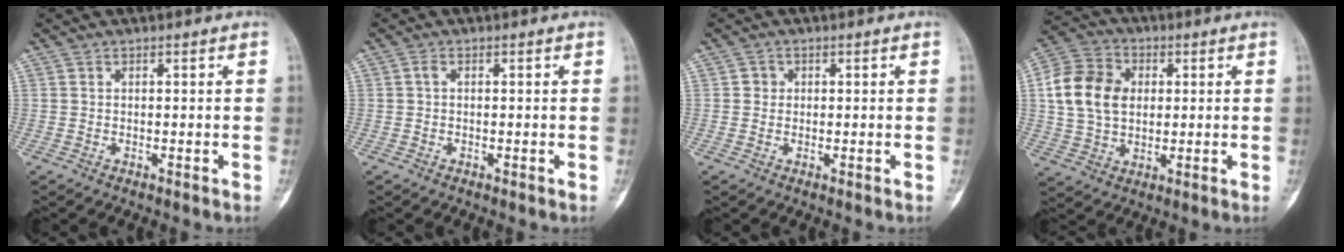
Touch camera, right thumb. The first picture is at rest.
{"total": 0.8, "force": [0.1, 0.4, 0.6], "torque": [-0.014, 0.001, 0.000]}
{"total": 1.5, "force": [0.2, 1.4, 0.3], "torque": [0.003, 0.003, 0.000]}
{"total": 13.1, "force": [2.0, 9.9, 8.4], "torque": [-0.140, 0.011, 0.032]}